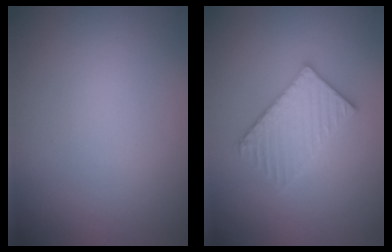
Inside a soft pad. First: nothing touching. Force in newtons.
{"total": 3.4, "press": 3.4, "slide": 0.5}